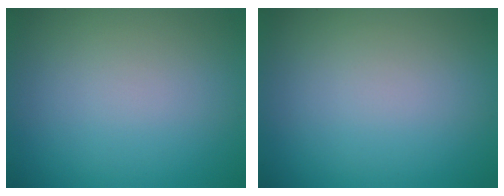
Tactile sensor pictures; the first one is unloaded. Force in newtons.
{"total": 0.0}